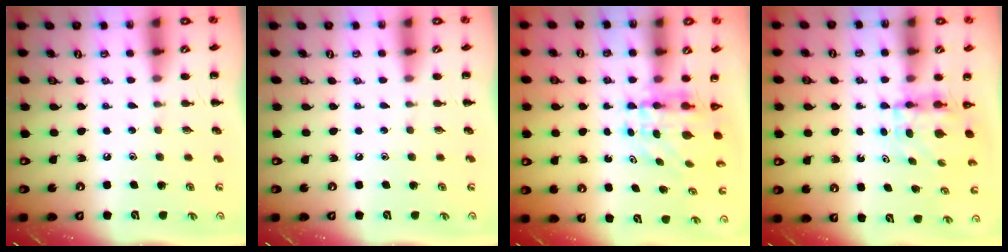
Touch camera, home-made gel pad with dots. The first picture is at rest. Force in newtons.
{"total": 0.0}
{"total": 5.9, "press": 5.7, "slide": 1.3}
{"total": 3.9, "press": 3.9, "slide": 0.3}